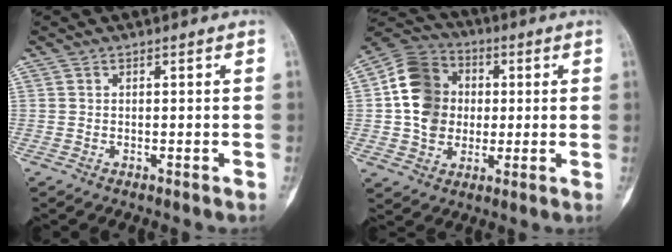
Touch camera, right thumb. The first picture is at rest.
{"total": 13.8, "force": [1.0, 11.6, 7.5], "torque": [-0.105, 0.015, 0.010]}